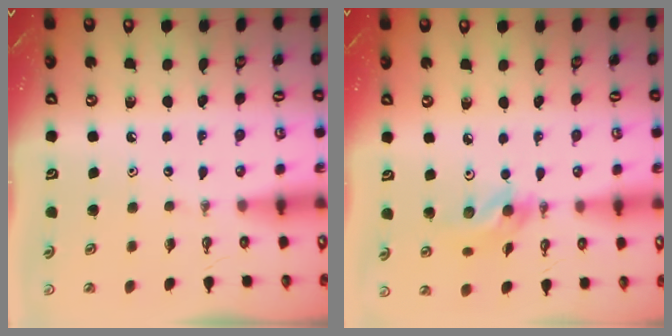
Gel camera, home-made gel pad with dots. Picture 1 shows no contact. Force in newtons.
{"total": 10.4, "press": 10.2, "slide": 2.2}